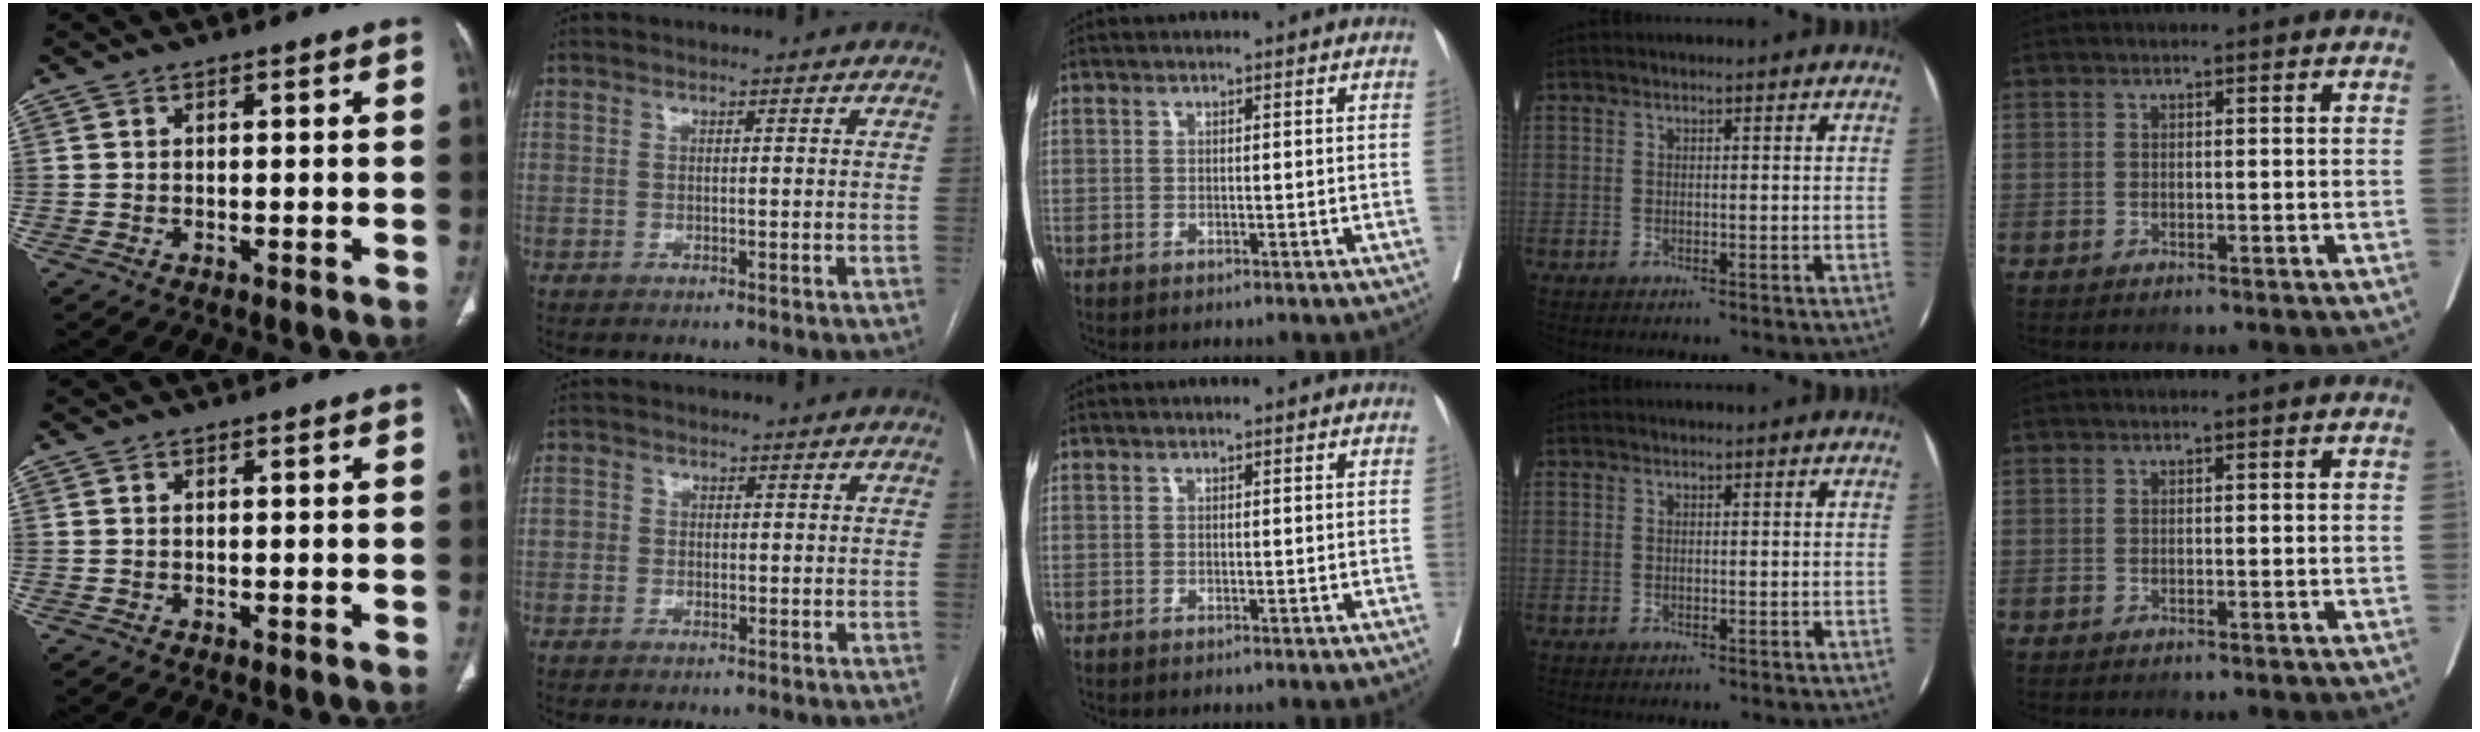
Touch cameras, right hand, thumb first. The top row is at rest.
{"index": {"total": 1.3, "force": [-0.2, 1.2, 0.5], "torque": [-0.006, 0.006, -0.004]}}